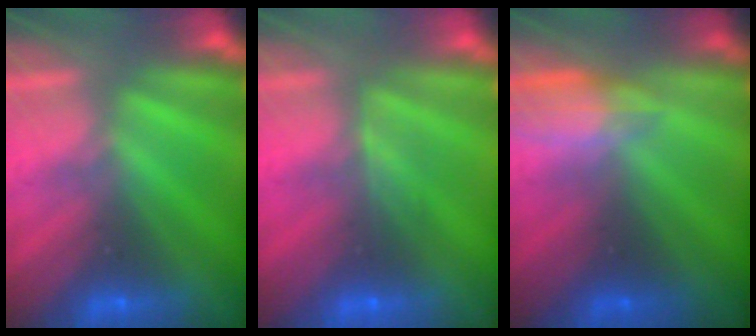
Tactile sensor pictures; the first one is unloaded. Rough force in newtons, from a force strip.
{"total": 2.4}
{"total": 2.7}